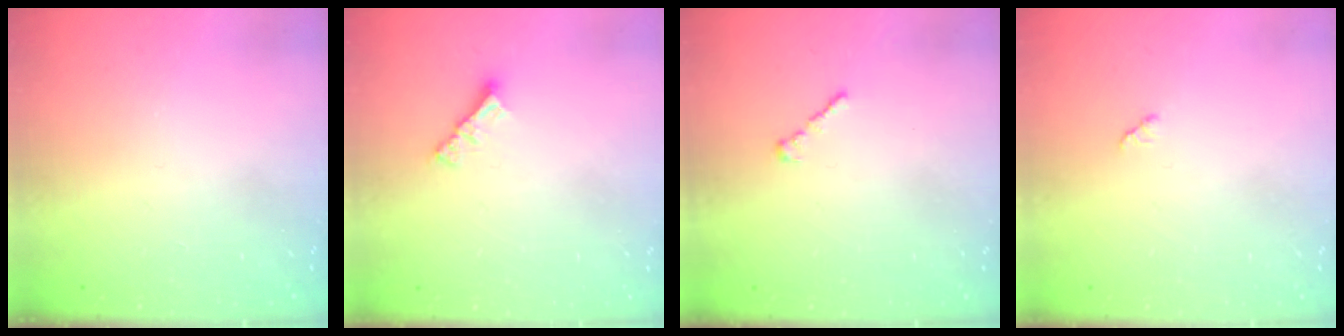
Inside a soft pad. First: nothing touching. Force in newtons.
{"total": 3.4, "press": 3.4, "slide": 0.2}
{"total": 1.4, "press": 1.3, "slide": 0.5}
{"total": 2.1, "press": 2.1, "slide": 0.3}